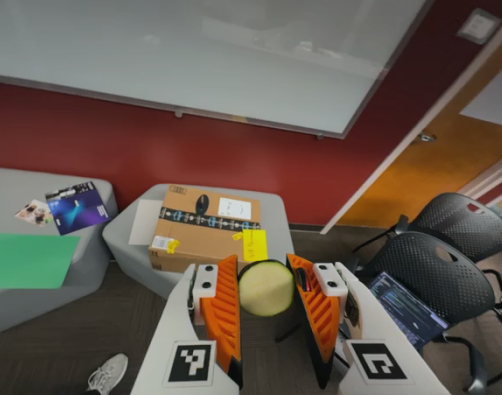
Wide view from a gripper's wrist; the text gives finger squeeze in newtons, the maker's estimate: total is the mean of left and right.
{"total": 10.2, "left": 10.7, "right": 9.8}